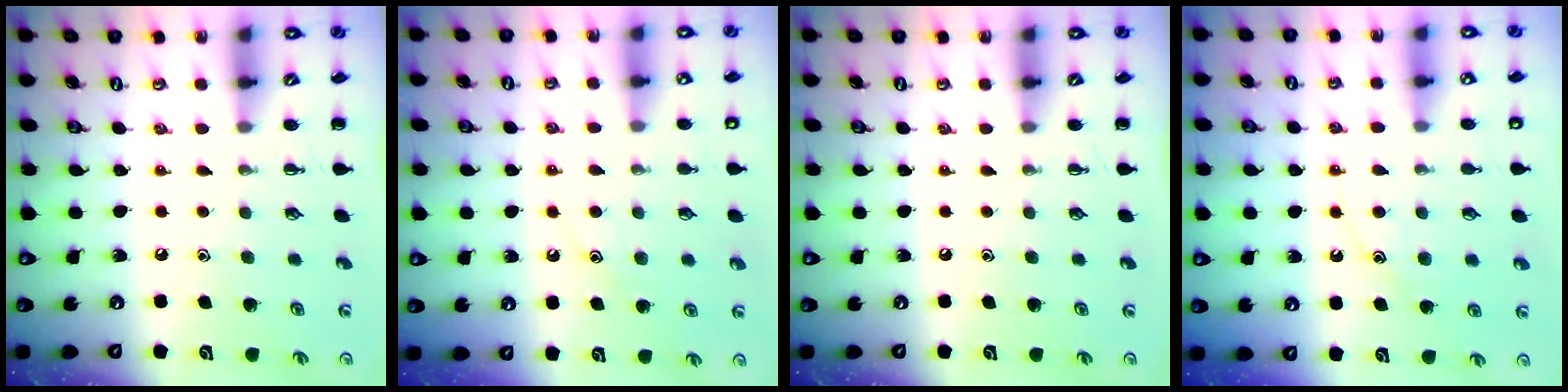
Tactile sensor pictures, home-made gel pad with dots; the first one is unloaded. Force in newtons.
{"total": 9.4, "press": 9.3, "slide": 1.4}
{"total": 0.0}
{"total": 12.4, "press": 12.3, "slide": 1.2}